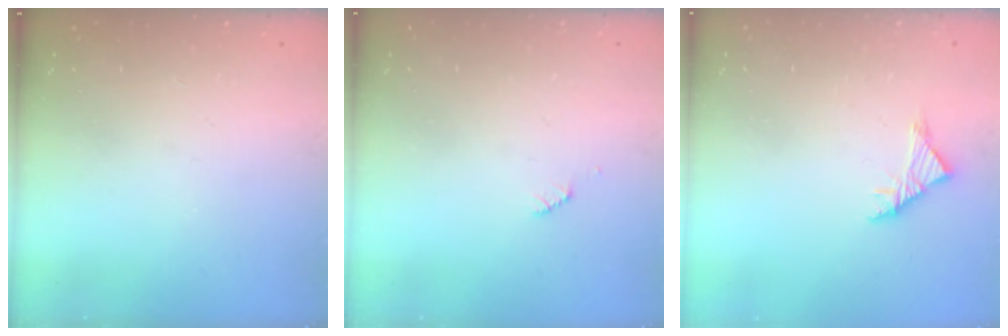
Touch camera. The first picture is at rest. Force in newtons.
{"total": 2.5, "press": 2.5, "slide": 0.4}
{"total": 3.0, "press": 2.9, "slide": 0.9}